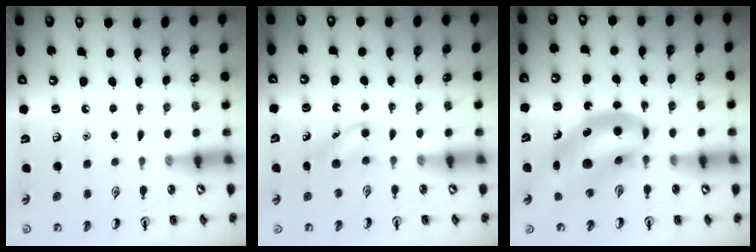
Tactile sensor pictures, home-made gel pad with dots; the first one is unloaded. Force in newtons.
{"total": 4.1, "press": 3.9, "slide": 1.3}
{"total": 13.1, "press": 12.4, "slide": 4.1}